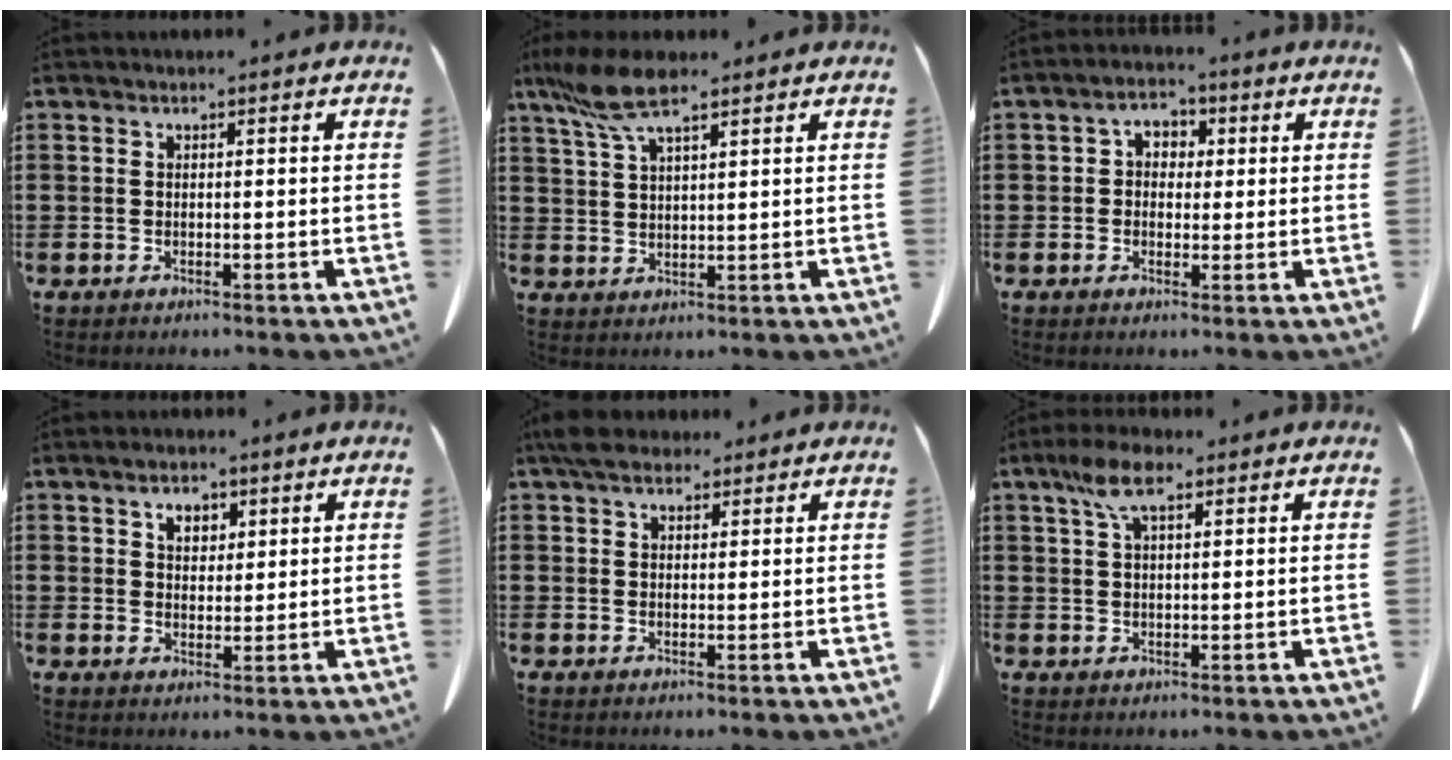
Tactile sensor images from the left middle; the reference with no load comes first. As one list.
[{"total": 7.4, "force": [5.2, 1.6, 5.1], "torque": [-0.128, -0.012, 0.091]}, {"total": 2.9, "force": [0.3, 2.5, 1.6], "torque": [-0.034, 0.009, -0.002]}, {"total": 3.6, "force": [2.1, 2.3, 1.9], "torque": [-0.030, 0.003, 0.033]}, {"total": 4.3, "force": [3.5, 1.7, 1.9], "torque": [-0.047, 0.001, 0.066]}, {"total": 5.9, "force": [3.1, 2.0, 4.6], "torque": [-0.099, 0.007, 0.055]}]